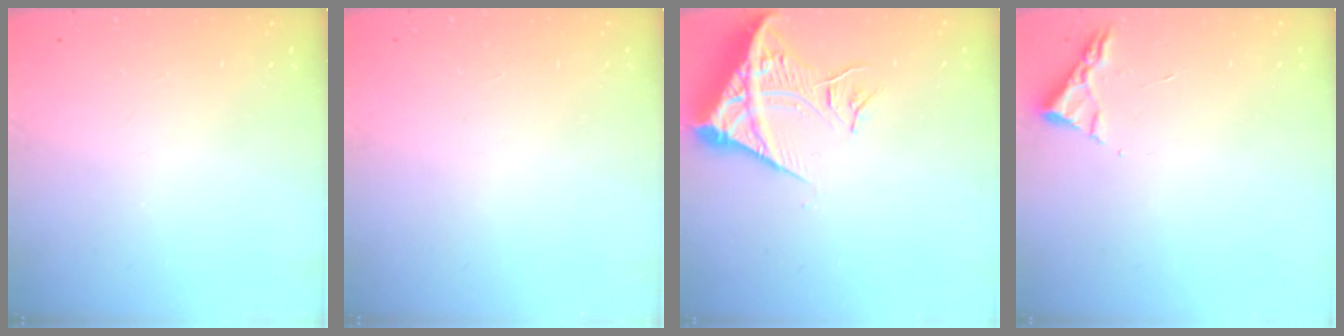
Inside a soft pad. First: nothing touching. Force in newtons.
{"total": 1.5, "press": 1.5, "slide": 0.1}
{"total": 13.5, "press": 13.4, "slide": 1.8}
{"total": 3.0, "press": 2.9, "slide": 0.4}